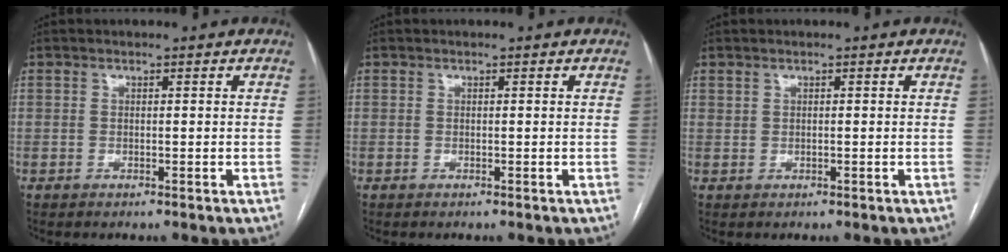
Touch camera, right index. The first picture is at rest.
{"total": 0.0}
{"total": 0.6, "force": [0.4, 0.3, 0.3], "torque": [-0.006, 0.002, 0.009]}